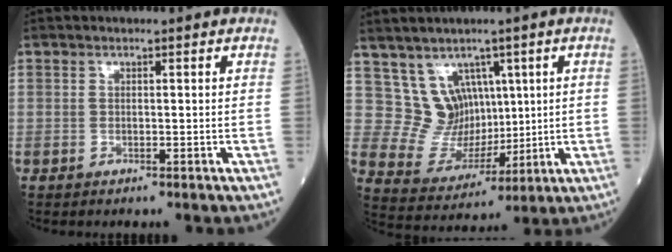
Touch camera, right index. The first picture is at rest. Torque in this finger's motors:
{"motor_torque": [-0.02, 0.12, -0.01, -0.03]}